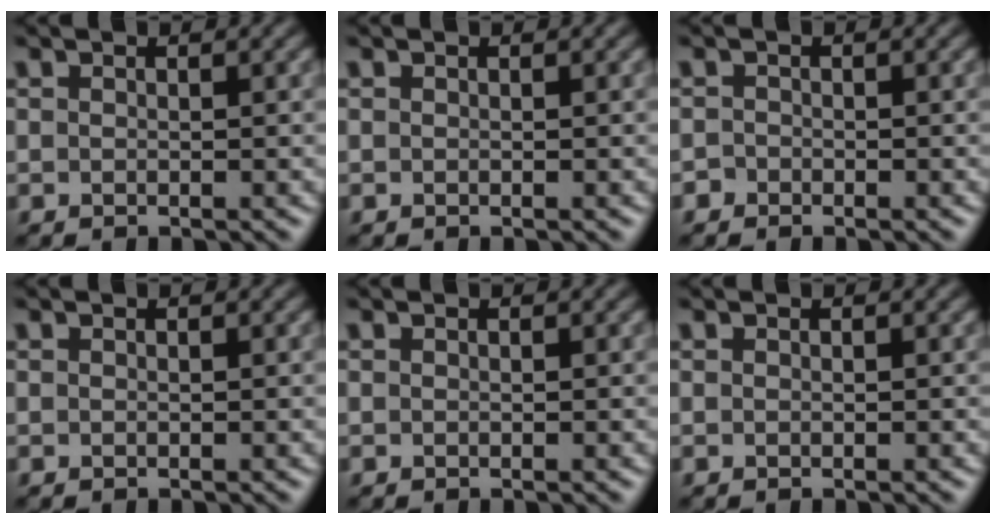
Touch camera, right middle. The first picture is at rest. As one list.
[{"total": 0.0}, {"total": 0.7, "force": [-0.5, 0.5, 0.0], "torque": [0.004, 0.000, -0.011]}, {"total": 0.0}, {"total": 0.0}, {"total": 0.0}]